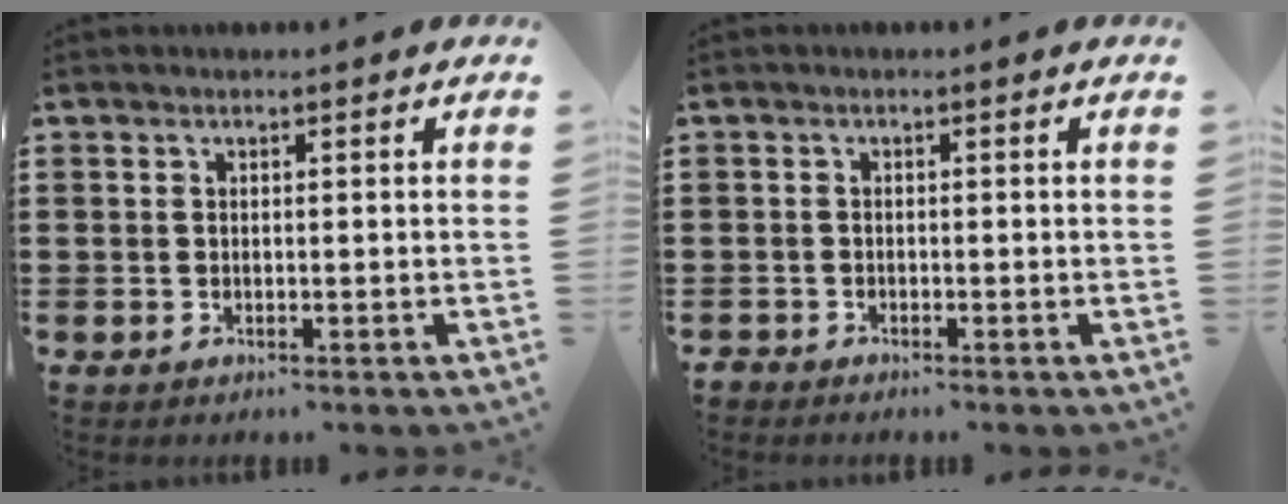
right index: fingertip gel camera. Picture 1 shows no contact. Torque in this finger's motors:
{"motor_torque": [-1.80, -0.34, -1.05, -0.21]}